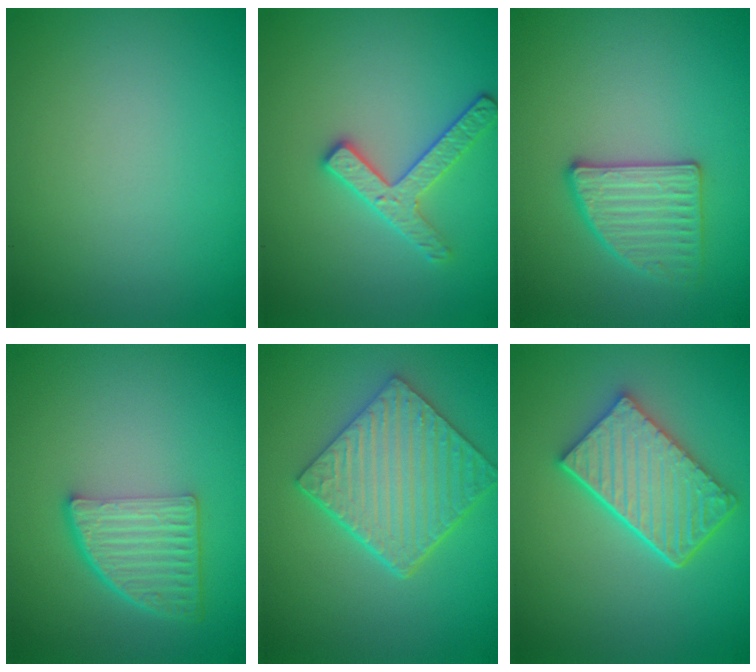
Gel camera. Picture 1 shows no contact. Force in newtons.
{"total": 2.6, "press": 2.5, "slide": 0.6}
{"total": 2.8, "press": 2.8, "slide": 0.3}
{"total": 4.8, "press": 3.5, "slide": 3.3}
{"total": 5.9, "press": 4.6, "slide": 3.7}
{"total": 5.5, "press": 4.2, "slide": 3.6}